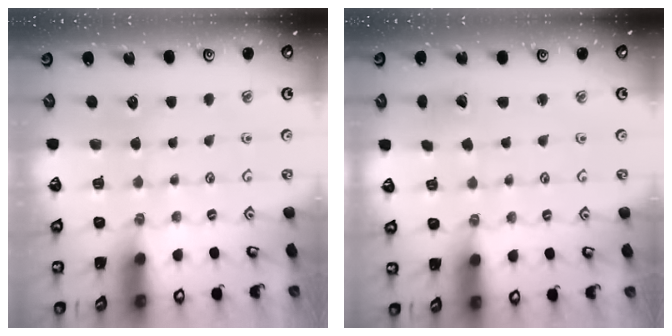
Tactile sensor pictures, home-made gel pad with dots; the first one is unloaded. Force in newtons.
{"total": 2.2, "press": 2.2, "slide": 0.2}